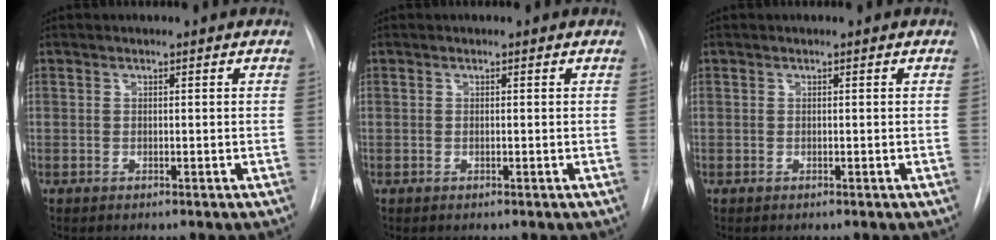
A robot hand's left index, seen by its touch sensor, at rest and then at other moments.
{"total": 0.0}
{"total": 0.0}